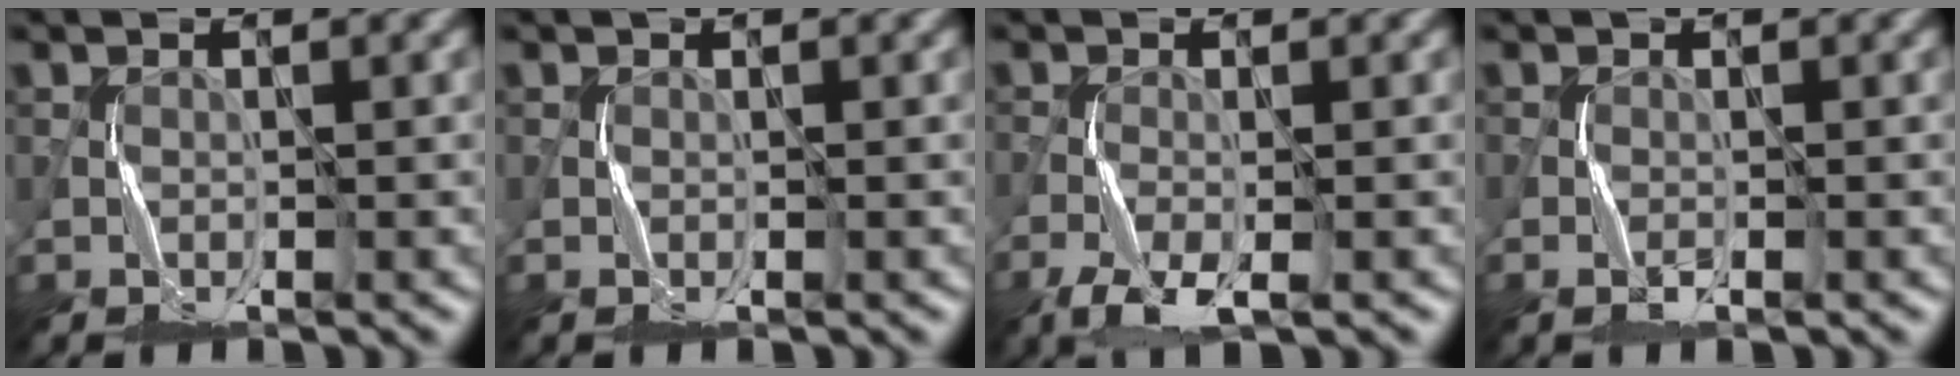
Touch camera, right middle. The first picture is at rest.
{"total": 0.0}
{"total": 3.9, "force": [-2.6, 1.2, 2.7], "torque": [-0.062, -0.011, -0.050]}
{"total": 1.1, "force": [-0.6, 0.4, 0.9], "torque": [-0.021, 0.002, -0.013]}